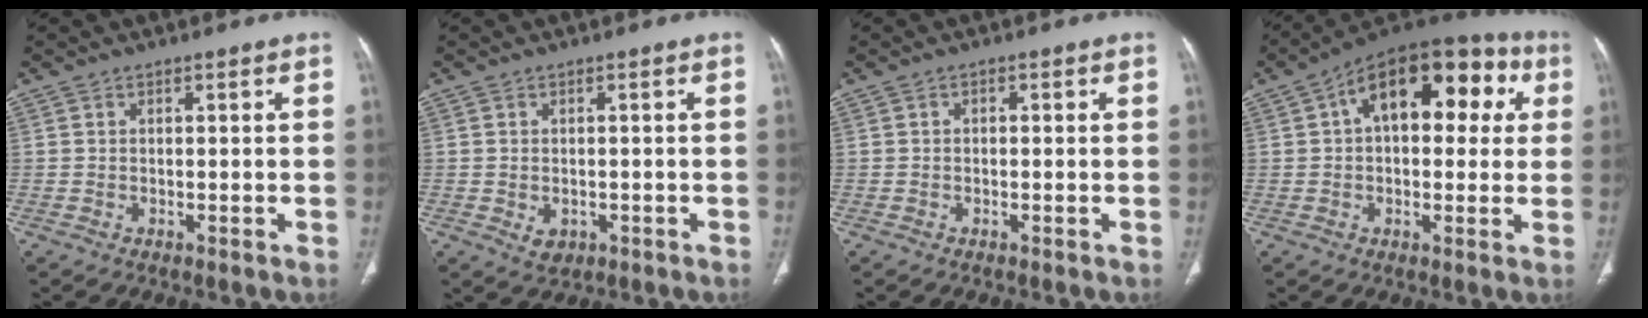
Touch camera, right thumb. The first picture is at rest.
{"total": 3.0, "force": [-0.9, 2.2, 1.8], "torque": [-0.022, 0.003, -0.004]}
{"total": 0.8, "force": [0.0, 0.6, 0.5], "torque": [-0.004, 0.002, -0.004]}
{"total": 19.7, "force": [5.3, 10.8, 15.6], "torque": [-0.177, 0.041, 0.067]}